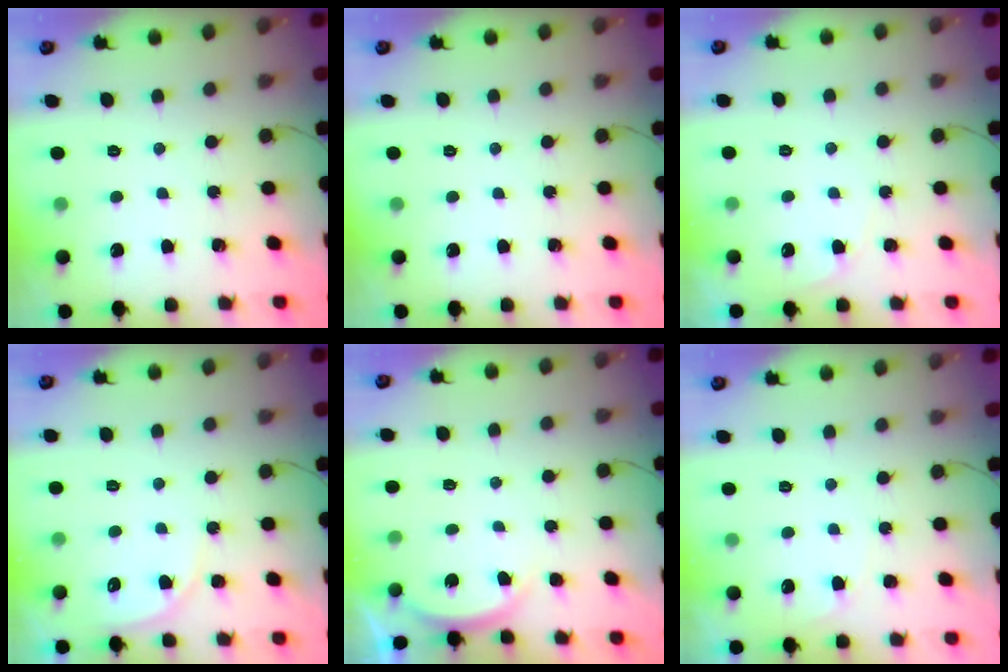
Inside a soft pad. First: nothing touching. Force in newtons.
{"total": 0.0}
{"total": 3.4, "press": 3.4, "slide": 0.1}
{"total": 4.6, "press": 4.6, "slide": 0.3}
{"total": 3.2, "press": 3.2, "slide": 0.6}
{"total": 3.5, "press": 3.5, "slide": 0.2}